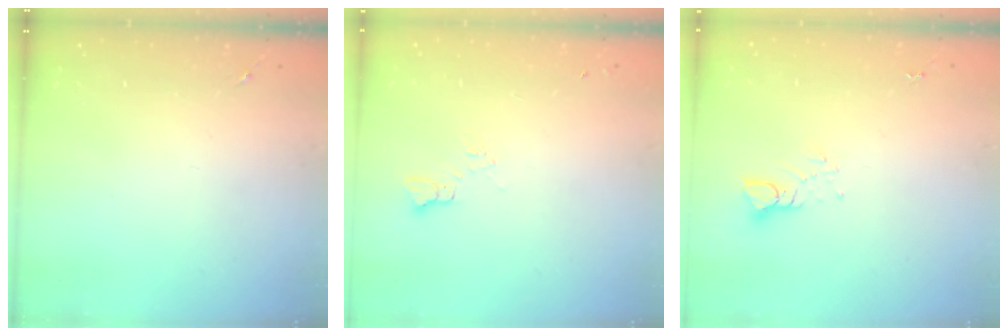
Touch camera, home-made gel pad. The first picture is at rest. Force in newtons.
{"total": 5.3, "press": 5.3, "slide": 0.4}
{"total": 3.8, "press": 3.8, "slide": 0.2}